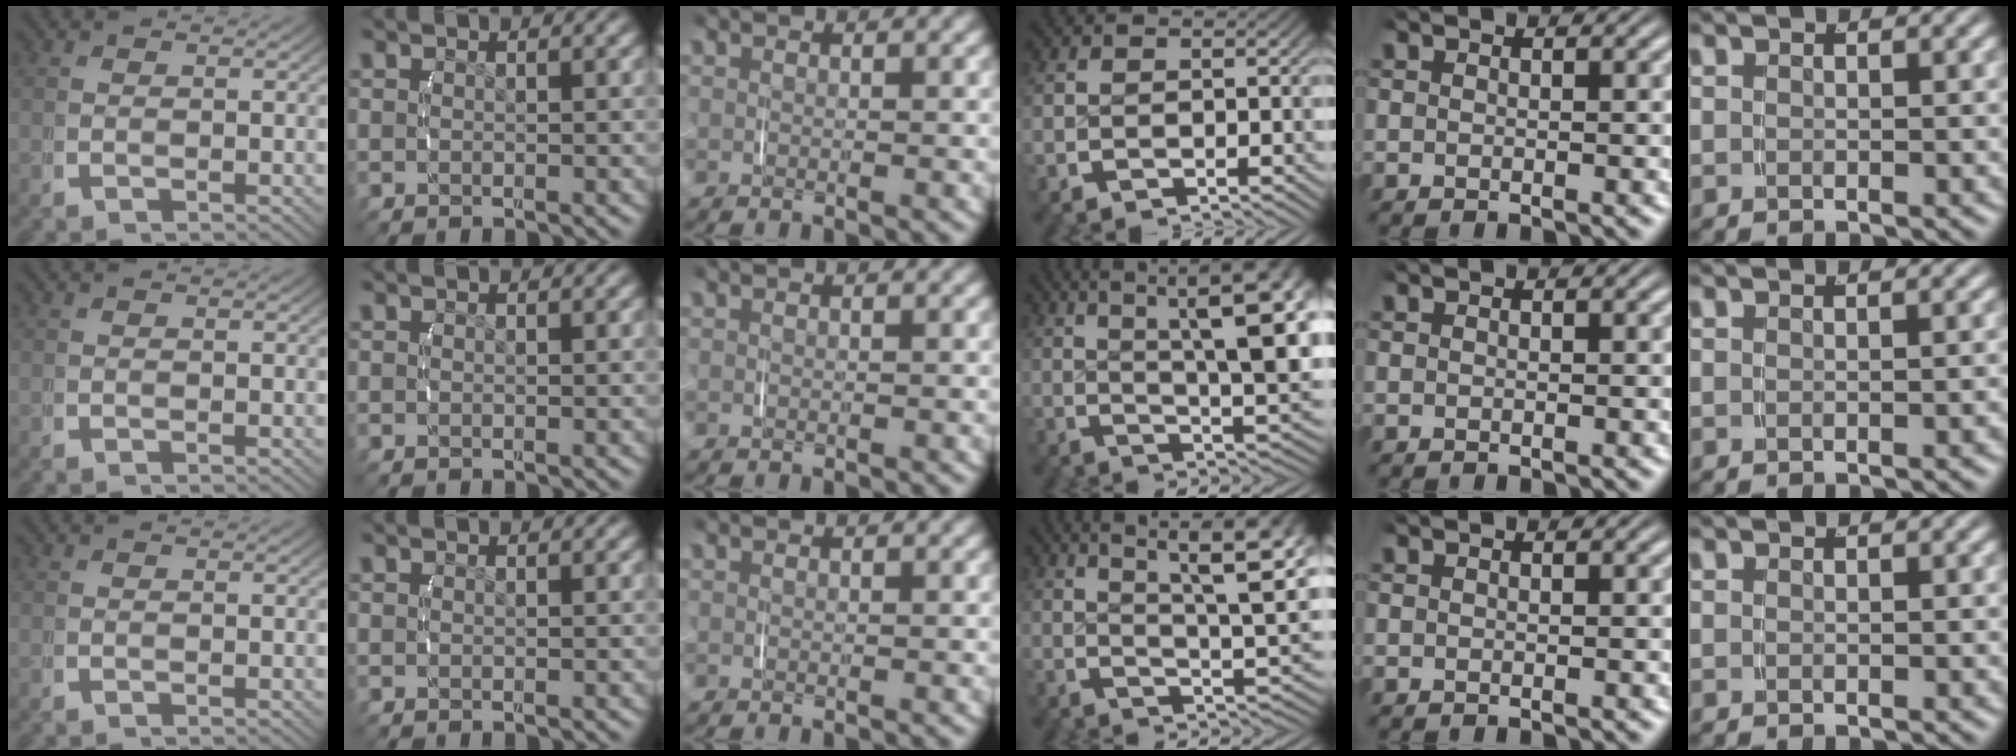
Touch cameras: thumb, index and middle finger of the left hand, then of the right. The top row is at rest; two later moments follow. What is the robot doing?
{"motion": "lift_and_place", "object": "string"}